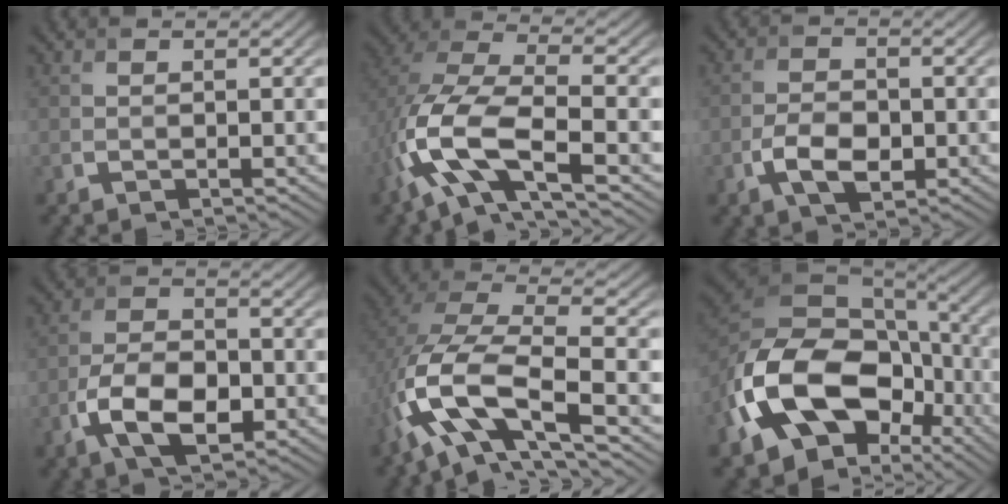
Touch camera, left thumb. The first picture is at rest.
{"total": 13.5, "force": [-4.8, 5.8, 11.2], "torque": [-0.269, -0.012, -0.095]}
{"total": 4.8, "force": [-1.7, 2.8, 3.5], "torque": [-0.071, -0.002, -0.035]}
{"total": 7.9, "force": [-3.1, 4.3, 5.9], "torque": [-0.118, -0.004, -0.066]}
{"total": 14.9, "force": [-4.9, 6.4, 12.5], "torque": [-0.284, -0.012, -0.092]}
{"total": 19.2, "force": [-6.0, 13.2, 12.6], "torque": [-0.295, -0.035, -0.100]}